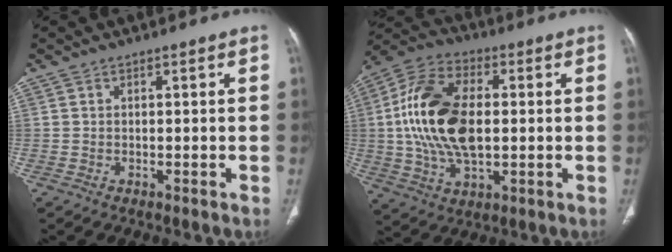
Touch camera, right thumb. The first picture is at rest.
{"total": 18.9, "force": [0.9, 10.7, 15.6], "torque": [-0.309, 0.012, 0.018]}